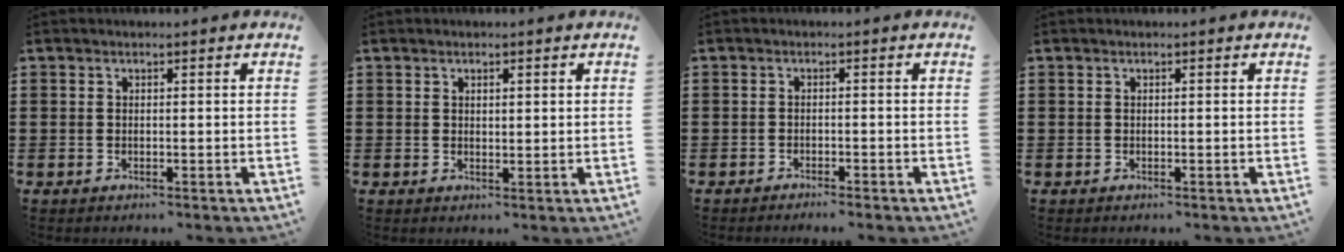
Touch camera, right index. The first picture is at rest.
{"total": 0.9, "force": [0.6, 0.3, 0.5], "torque": [-0.010, 0.004, 0.011]}
{"total": 1.2, "force": [-1.2, 0.0, 0.1], "torque": [-0.004, 0.002, -0.024]}
{"total": 0.0}